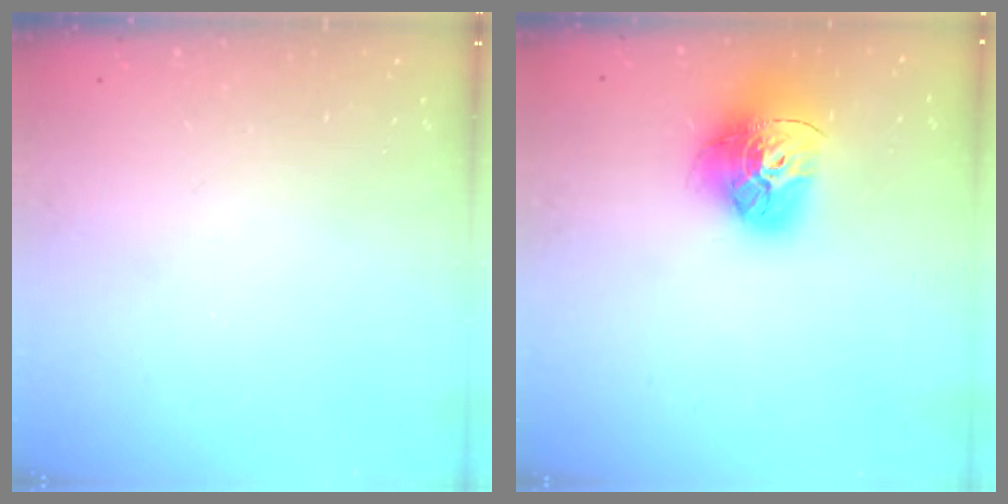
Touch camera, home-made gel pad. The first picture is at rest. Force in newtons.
{"total": 18.0, "press": 17.9, "slide": 1.8}